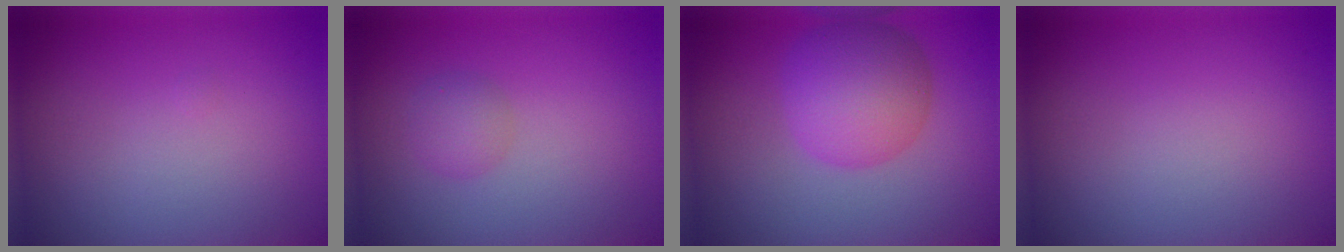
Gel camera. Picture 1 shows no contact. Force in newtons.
{"total": 1.7, "press": 1.7, "slide": 0.1}
{"total": 6.5, "press": 6.5, "slide": 0.1}
{"total": 0.0}